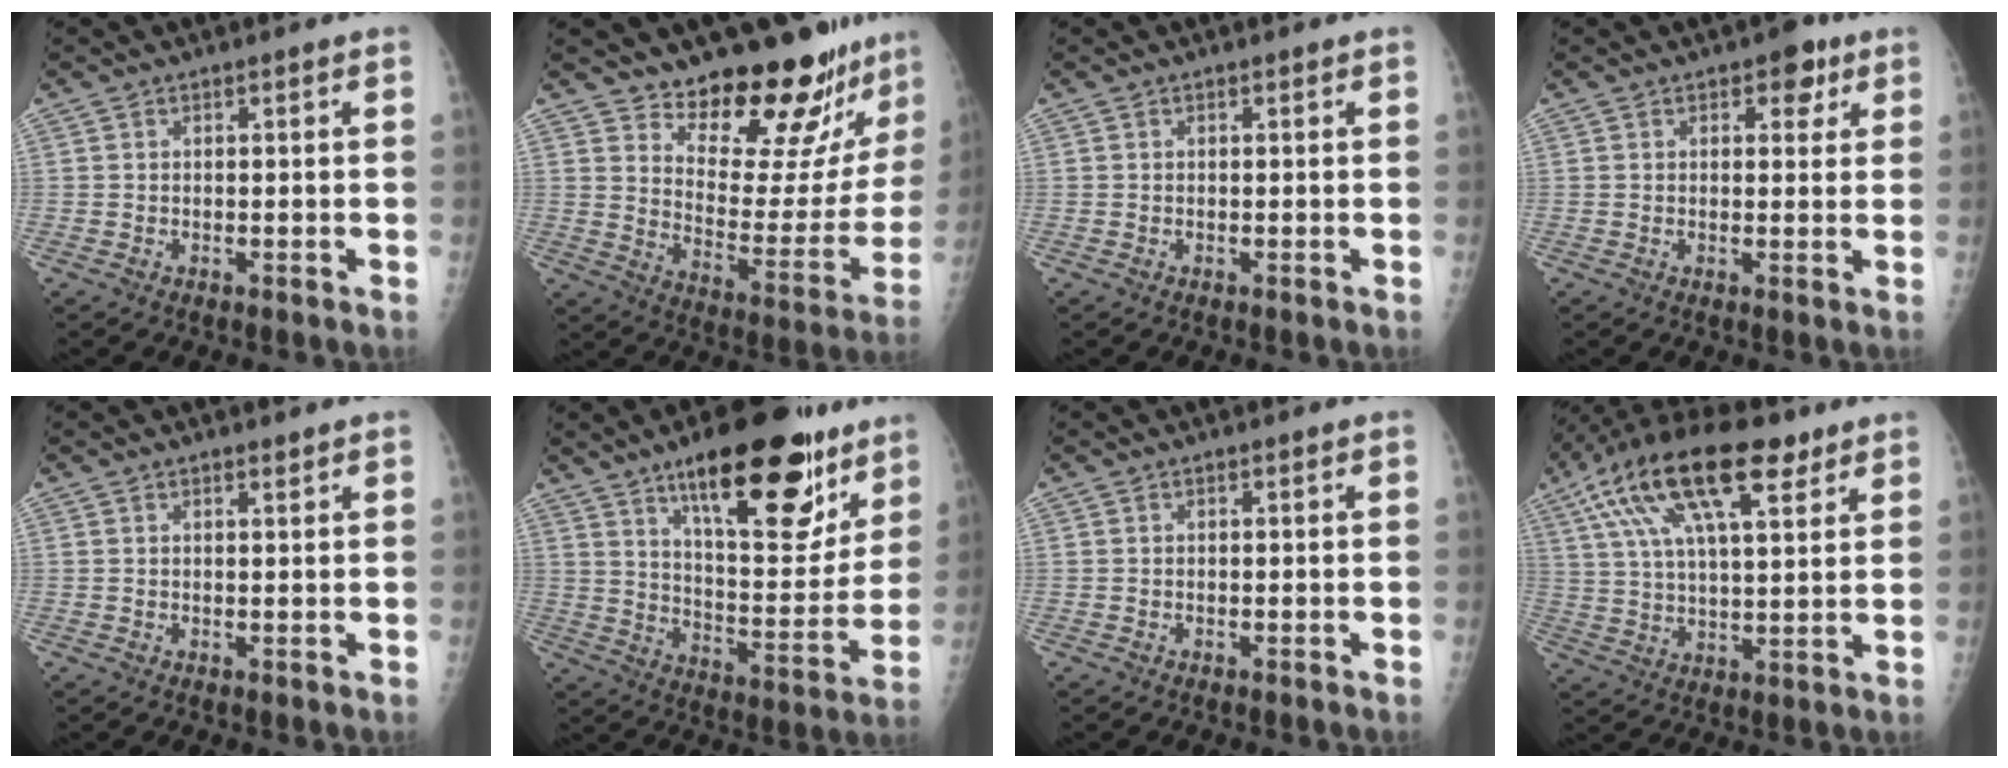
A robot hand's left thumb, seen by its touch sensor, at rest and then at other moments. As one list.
[{"total": 20.8, "force": [18.4, 5.7, 7.8], "torque": [-0.058, -0.165, 0.246]}, {"total": 0.0}, {"total": 4.4, "force": [2.2, 2.7, 2.7], "torque": [-0.005, -0.004, 0.021]}, {"total": 0.8, "force": [0.7, 0.2, 0.3], "torque": [-0.005, -0.006, 0.011]}, {"total": 24.0, "force": [14.7, 8.6, 16.9], "torque": [-0.198, -0.064, 0.227]}, {"total": 0.0}, {"total": 20.2, "force": [10.5, 7.8, 15.4], "torque": [-0.273, 0.001, 0.182]}]